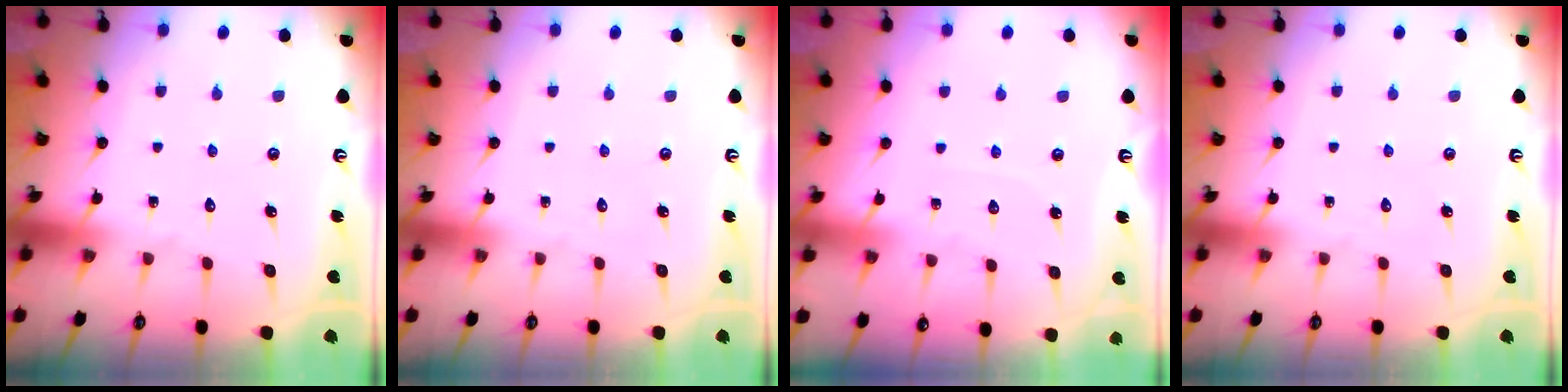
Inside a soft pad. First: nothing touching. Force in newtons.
{"total": 0.0}
{"total": 2.4, "press": 2.4, "slide": 0.4}
{"total": 0.0}